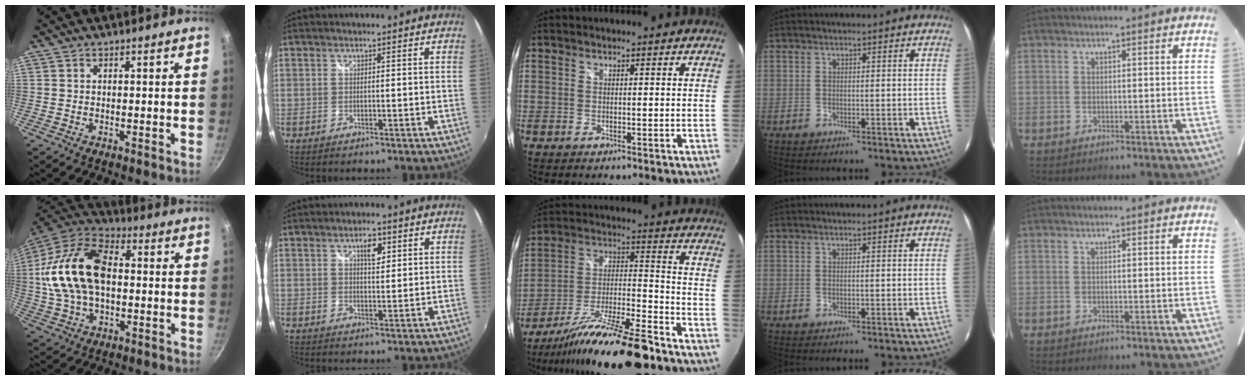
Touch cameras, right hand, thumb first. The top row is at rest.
{"thumb": {"total": 20.9, "force": [1.1, 13.0, 16.3], "torque": [-0.297, 0.033, 0.010]}, "index": {"total": 3.3, "force": [1.6, 1.2, 2.6], "torque": [-0.040, 0.006, 0.026]}, "middle": {"total": 20.0, "force": [-15.3, 2.5, 12.5], "torque": [-0.230, -0.028, -0.256]}}